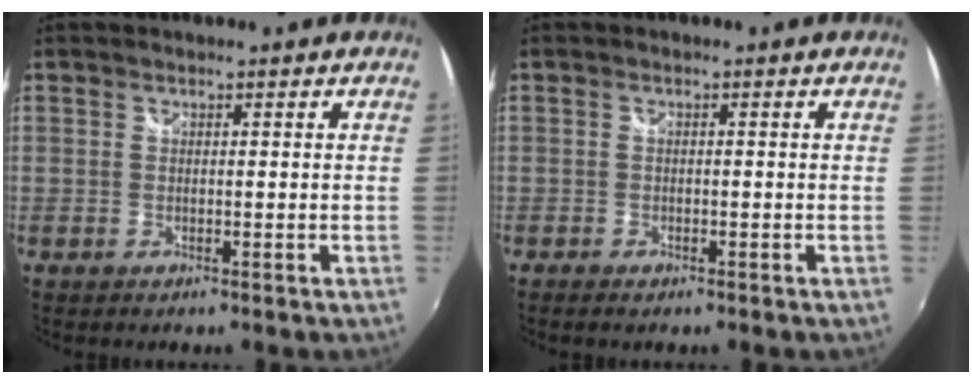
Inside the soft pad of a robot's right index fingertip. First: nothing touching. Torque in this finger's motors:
{"motor_torque": [0.04, 0.03, 0.10, 0.01]}